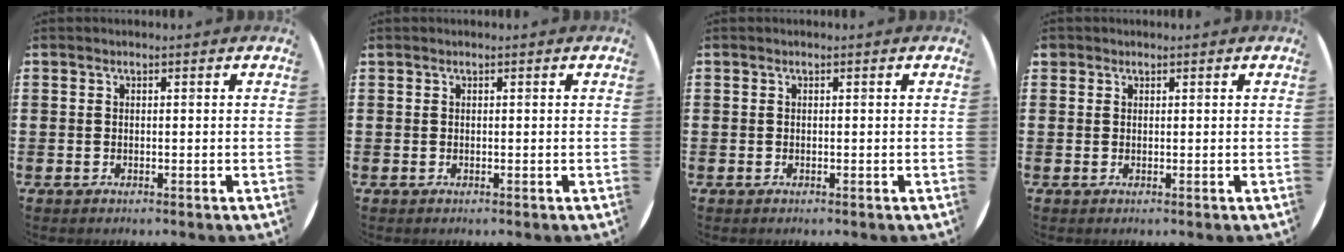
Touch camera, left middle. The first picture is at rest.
{"total": 0.0}
{"total": 0.0}
{"total": 0.7, "force": [0.6, 0.3, -0.1], "torque": [0.003, 0.004, 0.010]}